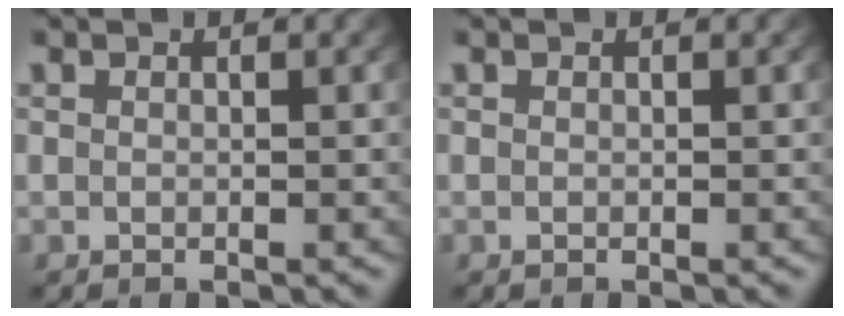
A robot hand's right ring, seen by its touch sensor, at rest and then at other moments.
{"total": 0.0}